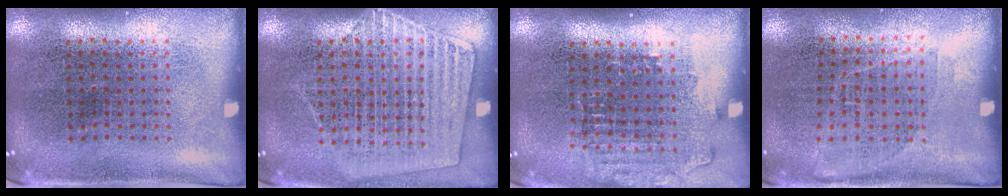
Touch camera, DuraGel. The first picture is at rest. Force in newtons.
{"total": 1.6, "press": 1.5, "slide": 0.6}
{"total": 1.5, "press": 1.3, "slide": 0.7}
{"total": 1.0, "press": 0.8, "slide": 0.6}